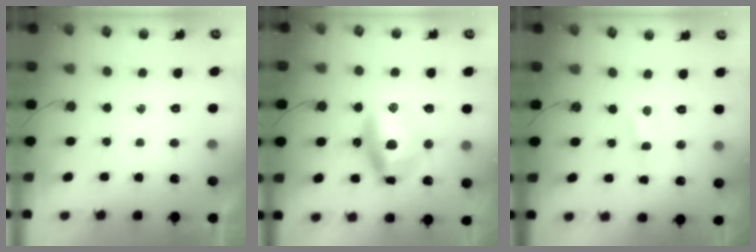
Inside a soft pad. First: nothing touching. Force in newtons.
{"total": 12.8, "press": 12.7, "slide": 1.5}
{"total": 1.4, "press": 1.4, "slide": 0.3}